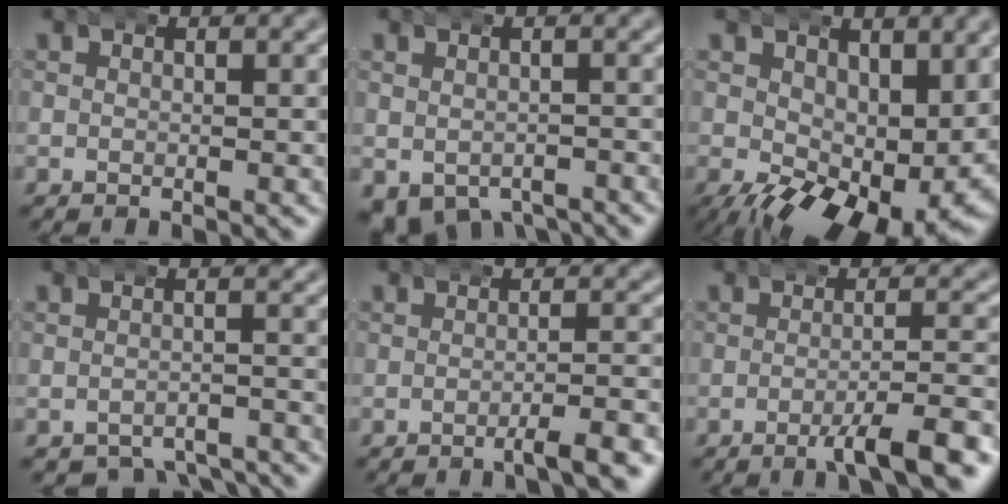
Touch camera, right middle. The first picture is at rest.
{"total": 5.9, "force": [-4.5, 2.9, 2.3], "torque": [-0.033, -0.024, -0.056]}
{"total": 10.0, "force": [-3.1, 5.2, 7.9], "torque": [-0.124, -0.066, -0.013]}
{"total": 6.7, "force": [-6.2, 2.0, 1.5], "torque": [-0.001, -0.015, -0.096]}
{"total": 2.6, "force": [-1.8, 0.0, 1.9], "torque": [-0.027, 0.003, -0.031]}
{"total": 4.6, "force": [-2.7, 0.4, 3.7], "torque": [-0.056, -0.004, -0.044]}